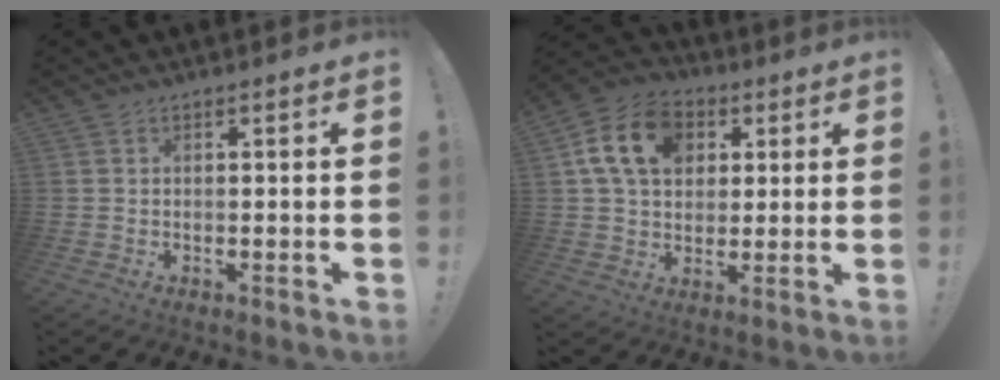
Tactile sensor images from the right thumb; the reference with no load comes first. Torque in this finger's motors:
{"motor_torque": [0.18, 0.85, 0.52, -0.34, 0.05]}